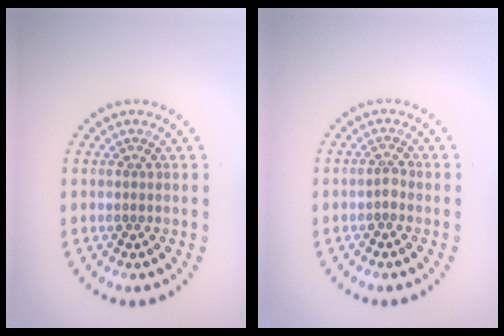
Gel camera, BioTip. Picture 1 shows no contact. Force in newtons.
{"total": 1.0, "press": 0.7, "slide": 0.7}